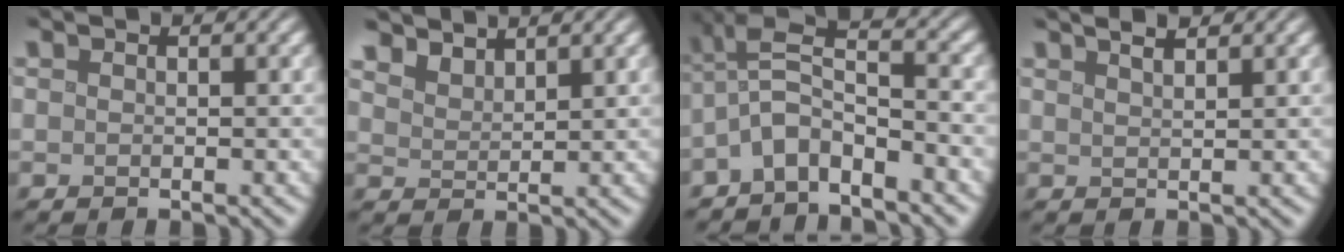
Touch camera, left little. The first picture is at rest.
{"total": 3.3, "force": [3.0, 0.9, 0.7], "torque": [-0.022, -0.007, 0.064]}
{"total": 4.9, "force": [-2.7, 1.8, 3.7], "torque": [-0.071, 0.010, -0.061]}
{"total": 3.7, "force": [2.7, 1.3, 2.2], "torque": [-0.008, 0.028, 0.009]}